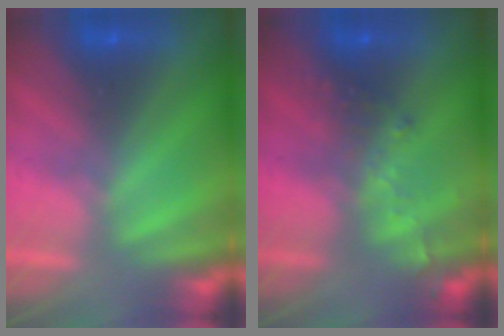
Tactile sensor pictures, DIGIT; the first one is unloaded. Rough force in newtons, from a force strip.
{"total": 2.8}